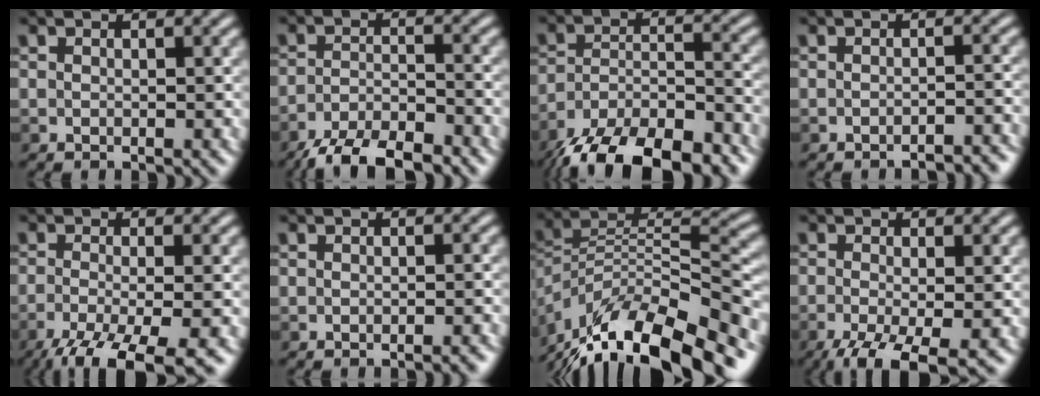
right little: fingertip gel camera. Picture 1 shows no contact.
{"total": 5.9, "force": [-5.3, 0.9, 2.4], "torque": [-0.051, -0.003, -0.102]}
{"total": 10.8, "force": [-9.2, 2.8, 5.0], "torque": [-0.097, -0.006, -0.168]}
{"total": 1.7, "force": [-1.6, -0.1, 0.3], "torque": [0.007, 0.008, -0.032]}
{"total": 9.8, "force": [-5.6, 3.0, 7.5], "torque": [-0.143, -0.030, -0.088]}
{"total": 0.8, "force": [-0.7, -0.3, 0.1], "torque": [-0.001, 0.000, -0.015]}
{"total": 14.4, "force": [-11.6, 4.0, 7.7], "torque": [-0.157, 0.020, -0.199]}
{"total": 7.6, "force": [-4.0, 2.4, 6.0], "torque": [-0.118, -0.017, -0.062]}